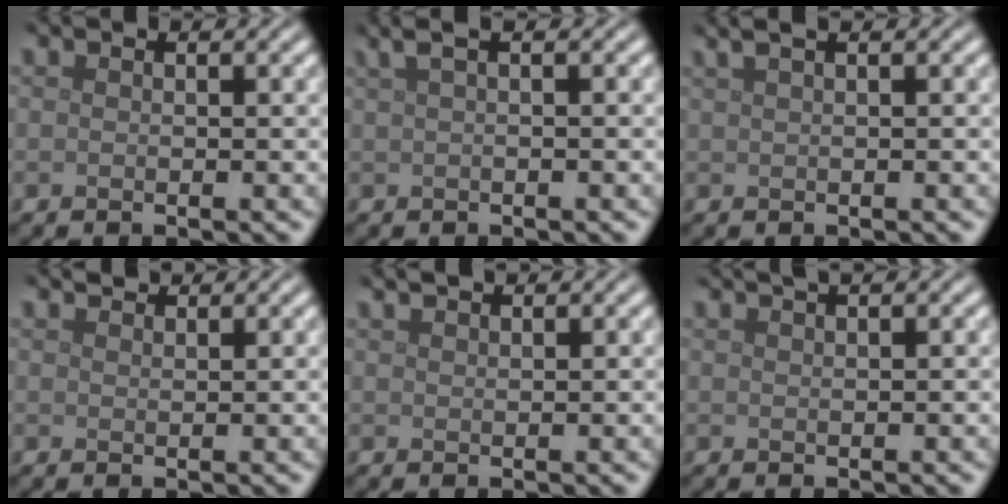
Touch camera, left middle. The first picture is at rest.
{"total": 3.3, "force": [1.6, 1.2, 2.6], "torque": [-0.034, 0.012, 0.013]}
{"total": 4.0, "force": [2.2, 1.9, 2.8], "torque": [-0.025, 0.029, 0.012]}
{"total": 1.1, "force": [1.1, 0.1, 0.2], "torque": [-0.006, 0.000, 0.017]}
{"total": 1.4, "force": [1.3, 0.2, 0.6], "torque": [-0.009, 0.002, 0.017]}
{"total": 1.9, "force": [1.4, 0.5, 1.2], "torque": [-0.010, 0.004, 0.013]}